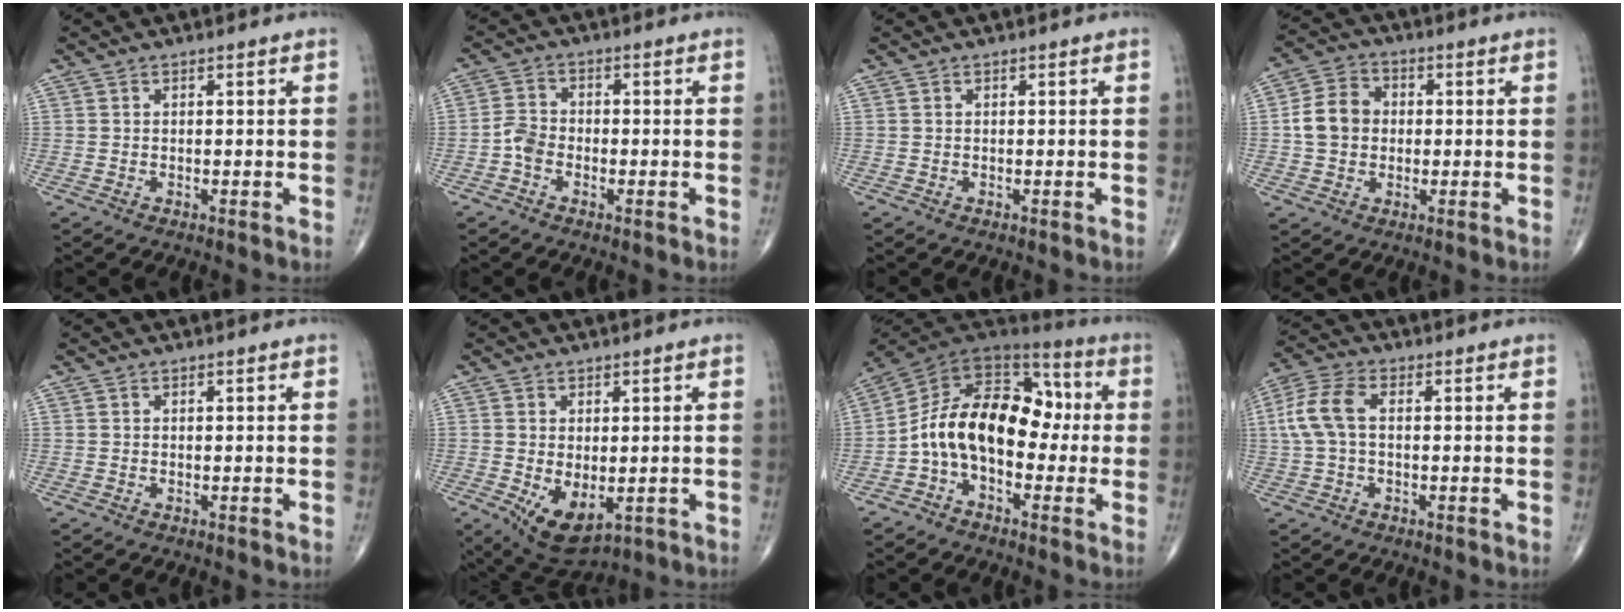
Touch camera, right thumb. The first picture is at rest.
{"total": 3.4, "force": [-1.4, 2.3, 2.0], "torque": [-0.037, 0.014, -0.037]}
{"total": 0.0}
{"total": 8.1, "force": [0.0, 6.7, 4.5], "torque": [-0.070, 0.019, -0.008]}
{"total": 0.0}
{"total": 8.0, "force": [-1.6, 4.4, 6.5], "torque": [-0.100, -0.015, -0.007]}
{"total": 17.2, "force": [-1.5, 11.0, 13.2], "torque": [-0.193, 0.061, -0.039]}
{"total": 7.9, "force": [0.6, 4.5, 6.5], "torque": [-0.157, 0.024, 0.010]}